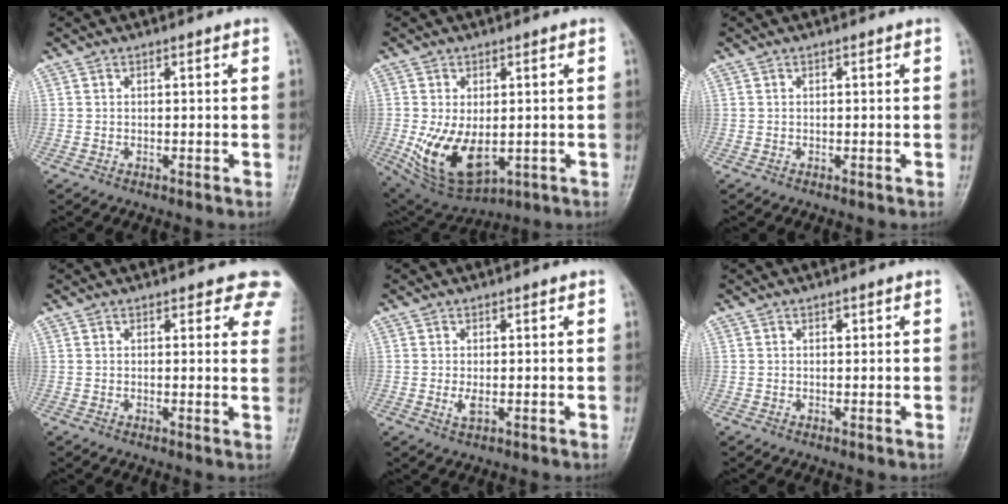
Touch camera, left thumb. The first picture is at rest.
{"total": 12.2, "force": [-1.7, 7.2, 9.8], "torque": [-0.169, -0.016, -0.006]}
{"total": 0.0}
{"total": 6.6, "force": [5.4, 2.8, 2.6], "torque": [0.014, -0.019, 0.040]}
{"total": 1.8, "force": [-0.1, 0.8, 1.6], "torque": [-0.035, -0.006, 0.001]}
{"total": 0.7, "force": [0.3, 0.5, 0.4], "torque": [-0.003, 0.000, 0.005]}